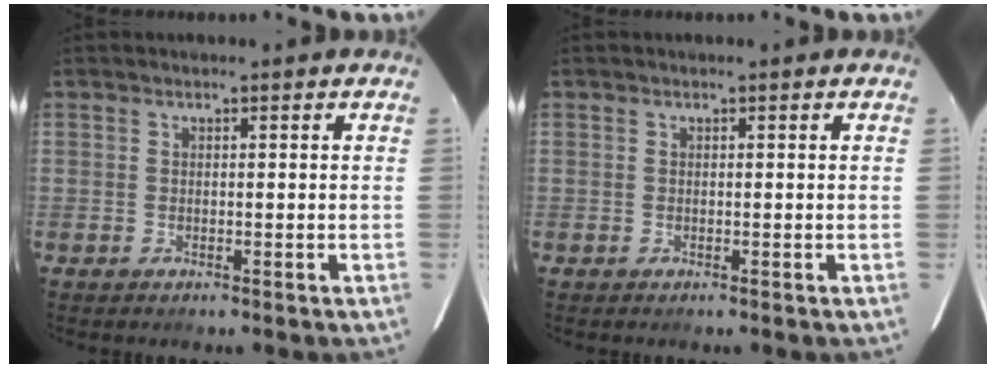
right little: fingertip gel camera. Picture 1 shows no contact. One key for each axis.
{"total": 0.0}